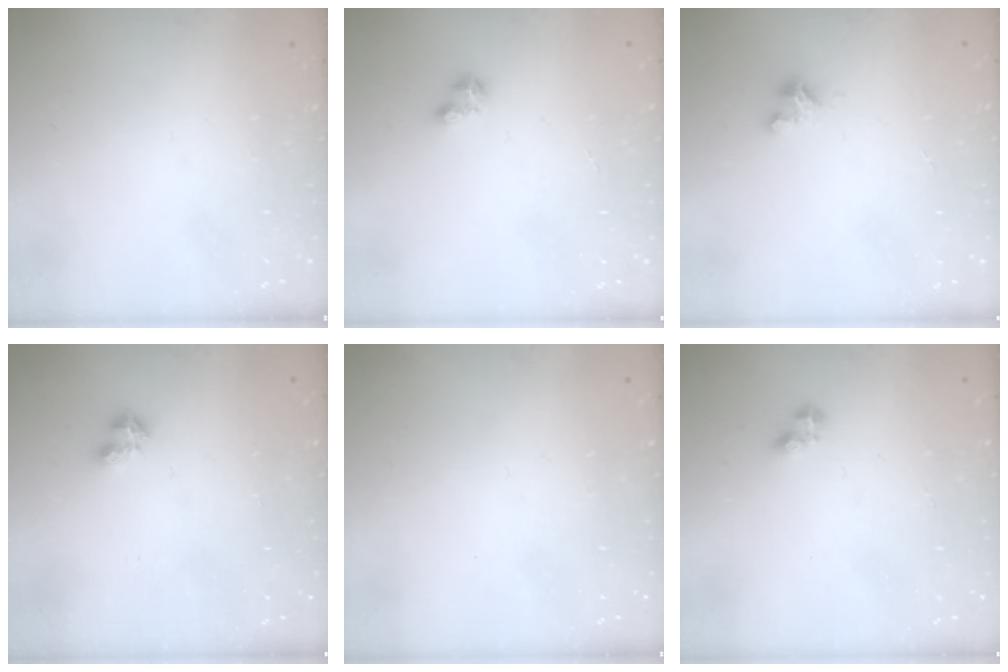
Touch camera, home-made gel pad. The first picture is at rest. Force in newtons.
{"total": 2.6, "press": 2.5, "slide": 0.3}
{"total": 3.5, "press": 3.5, "slide": 0.3}
{"total": 2.9, "press": 2.8, "slide": 0.6}
{"total": 0.0}
{"total": 2.5, "press": 2.5, "slide": 0.4}